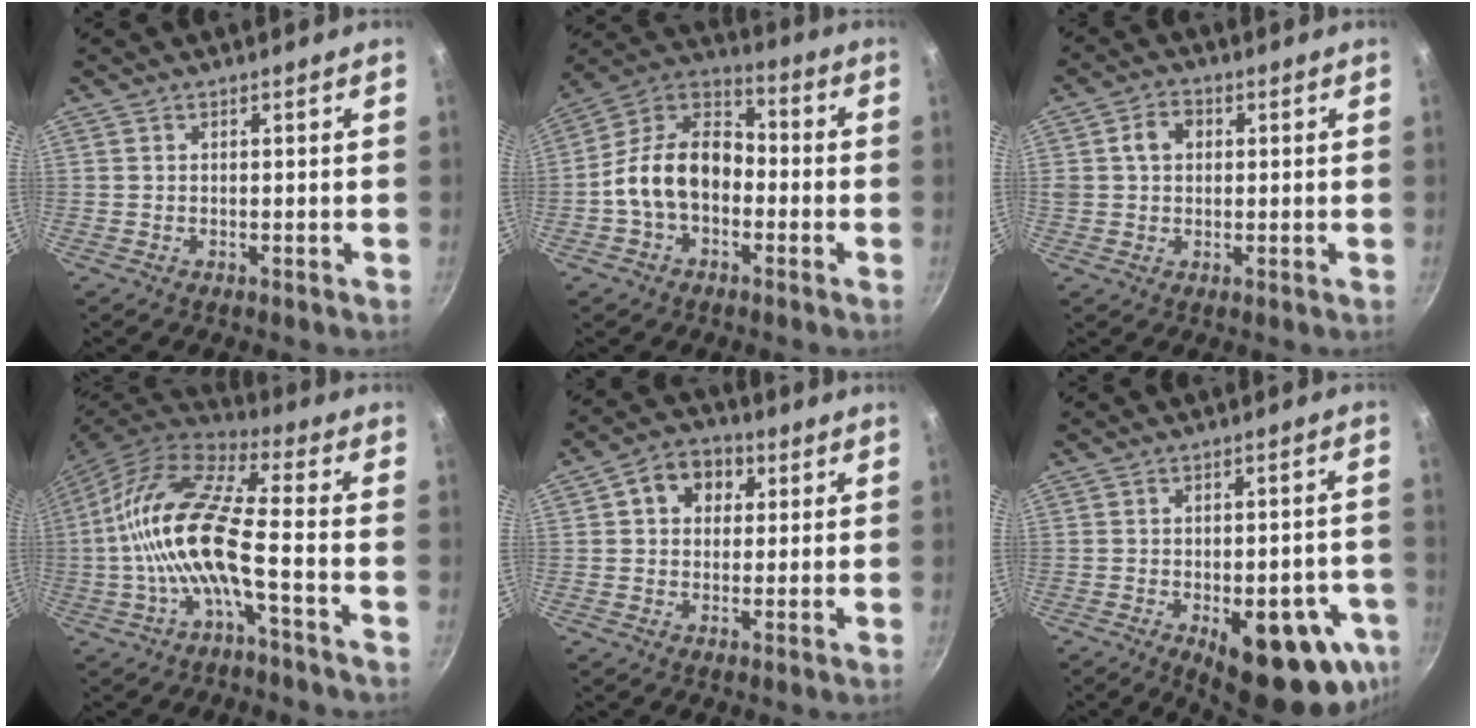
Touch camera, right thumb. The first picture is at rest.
{"total": 14.4, "force": [-2.8, 9.9, 10.0], "torque": [-0.145, 0.052, -0.073]}
{"total": 4.7, "force": [0.9, 3.8, 2.7], "torque": [-0.024, 0.009, 0.010]}
{"total": 15.9, "force": [-3.4, 4.5, 14.8], "torque": [-0.297, 0.040, -0.077]}
{"total": 8.2, "force": [2.4, 6.5, 4.4], "torque": [-0.037, 0.009, 0.023]}
{"total": 19.3, "force": [-7.8, 8.6, 15.5], "torque": [-0.146, 0.012, -0.093]}